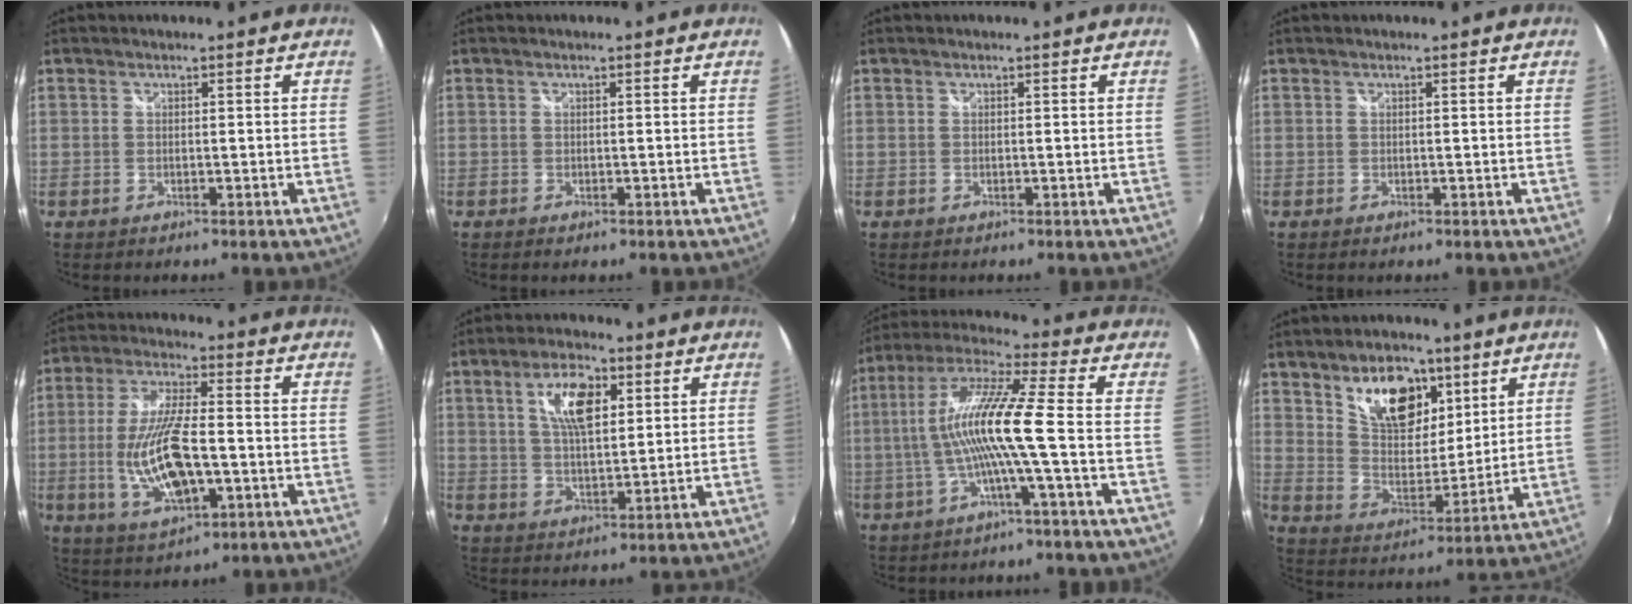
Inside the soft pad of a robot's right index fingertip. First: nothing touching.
{"total": 0.0}
{"total": 0.0}
{"total": 0.0}
{"total": 14.7, "force": [-3.2, 5.4, 13.3], "torque": [-0.269, -0.011, -0.048]}
{"total": 8.8, "force": [3.3, 3.7, 7.3], "torque": [-0.136, 0.011, 0.061]}
{"total": 12.6, "force": [-2.2, -1.1, 12.3], "torque": [-0.230, 0.006, -0.039]}
{"total": 14.6, "force": [8.1, 8.3, 8.9], "torque": [-0.145, 0.008, 0.150]}